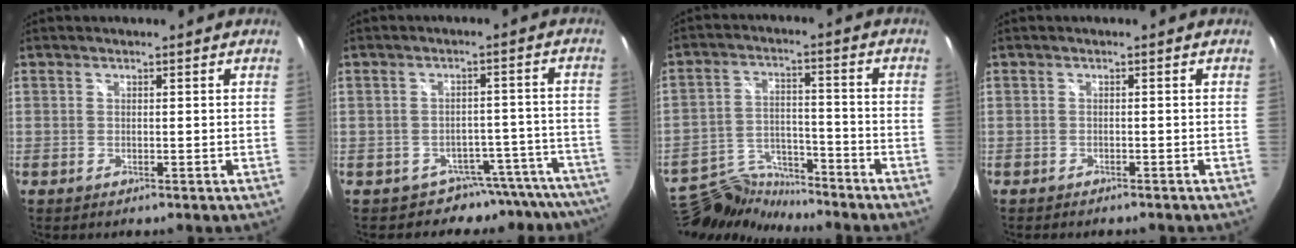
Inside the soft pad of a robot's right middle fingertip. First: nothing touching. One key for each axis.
{"total": 10.4, "fx": -9.5, "fy": 4.1, "fz": 0.5, "tx": 0.015, "ty": 0.041, "tz": -0.115}
{"total": 13.9, "fx": -13.4, "fy": 2.0, "fz": 3.2, "tx": -0.083, "ty": 0.002, "tz": -0.236}
{"total": 2.4, "fx": -2.1, "fy": 0.9, "fz": 0.8, "tx": -0.022, "ty": -0.012, "tz": -0.032}